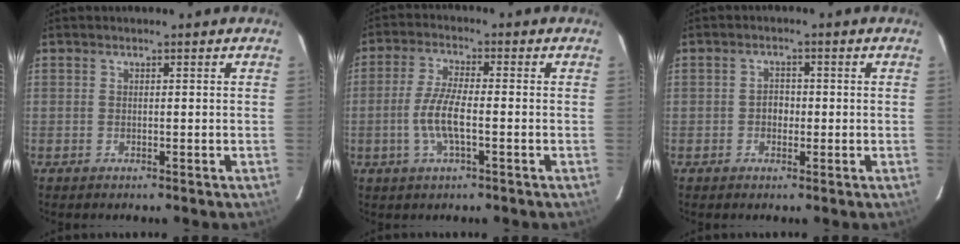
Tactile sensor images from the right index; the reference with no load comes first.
{"total": 7.2, "force": [-1.9, 1.6, 6.7], "torque": [-0.140, 0.000, -0.038]}
{"total": 2.3, "force": [-0.4, 1.9, 1.2], "torque": [-0.018, 0.007, -0.007]}